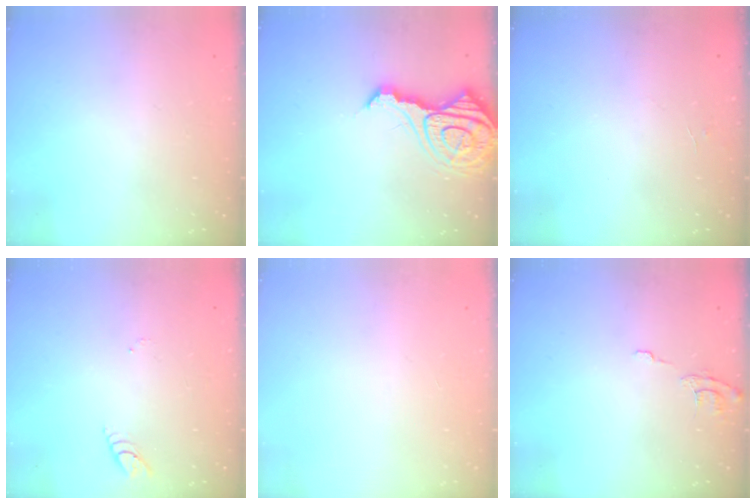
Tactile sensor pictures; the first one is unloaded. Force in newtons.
{"total": 14.7, "press": 14.6, "slide": 1.8}
{"total": 3.9, "press": 3.9, "slide": 0.3}
{"total": 2.6, "press": 2.6, "slide": 0.3}
{"total": 0.0}
{"total": 5.8, "press": 5.8, "slide": 0.5}